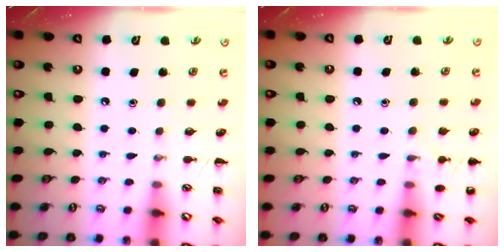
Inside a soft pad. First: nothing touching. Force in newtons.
{"total": 5.2, "press": 4.9, "slide": 1.6}